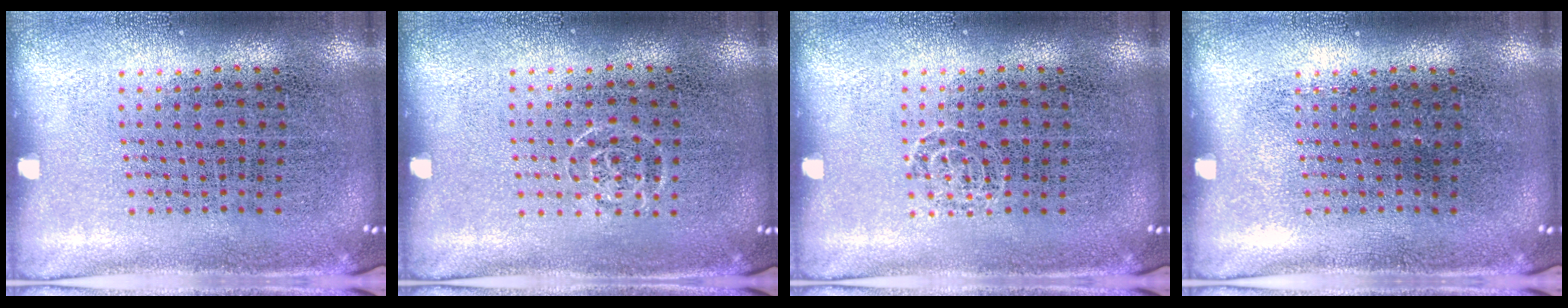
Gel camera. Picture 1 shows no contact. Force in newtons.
{"total": 0.6, "press": 0.5, "slide": 0.3}
{"total": 0.8, "press": 0.8, "slide": 0.1}
{"total": 0.0}